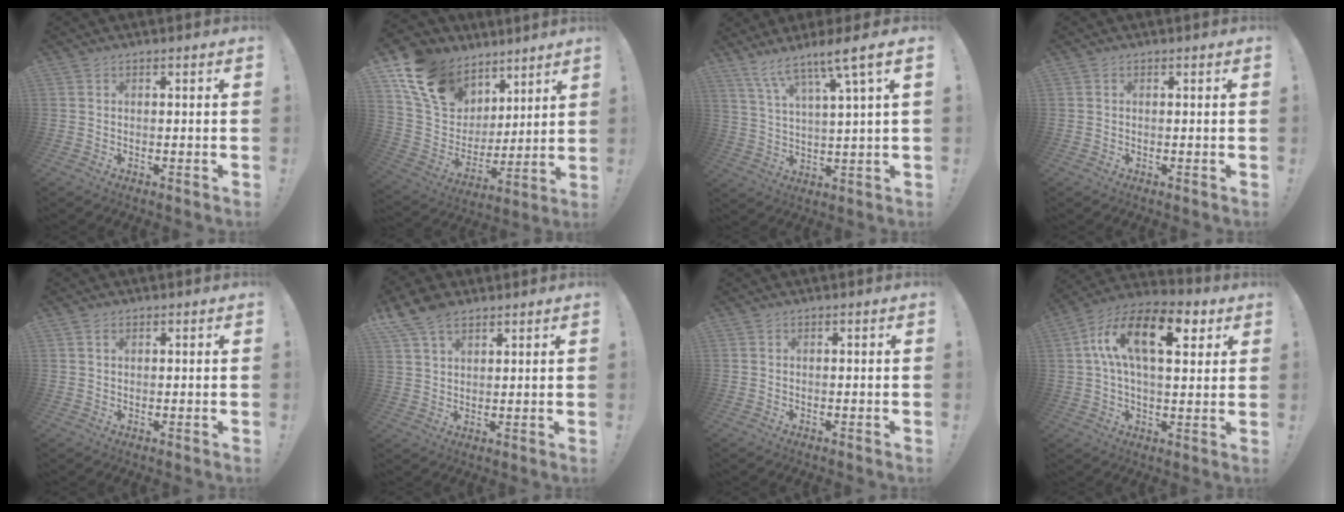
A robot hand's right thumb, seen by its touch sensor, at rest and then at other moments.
{"total": 16.5, "force": [10.6, 11.5, 5.3], "torque": [-0.102, -0.066, 0.216]}
{"total": 8.3, "force": [6.7, -0.3, 4.8], "torque": [-0.097, -0.046, 0.110]}
{"total": 0.0}
{"total": 1.1, "force": [0.7, 0.7, 0.5], "torque": [-0.009, -0.001, 0.013]}
{"total": 8.8, "force": [5.8, 4.9, 4.5], "torque": [-0.074, -0.021, 0.112]}
{"total": 0.0}
{"total": 19.2, "force": [6.0, 9.4, 15.7], "torque": [-0.269, -0.001, 0.094]}